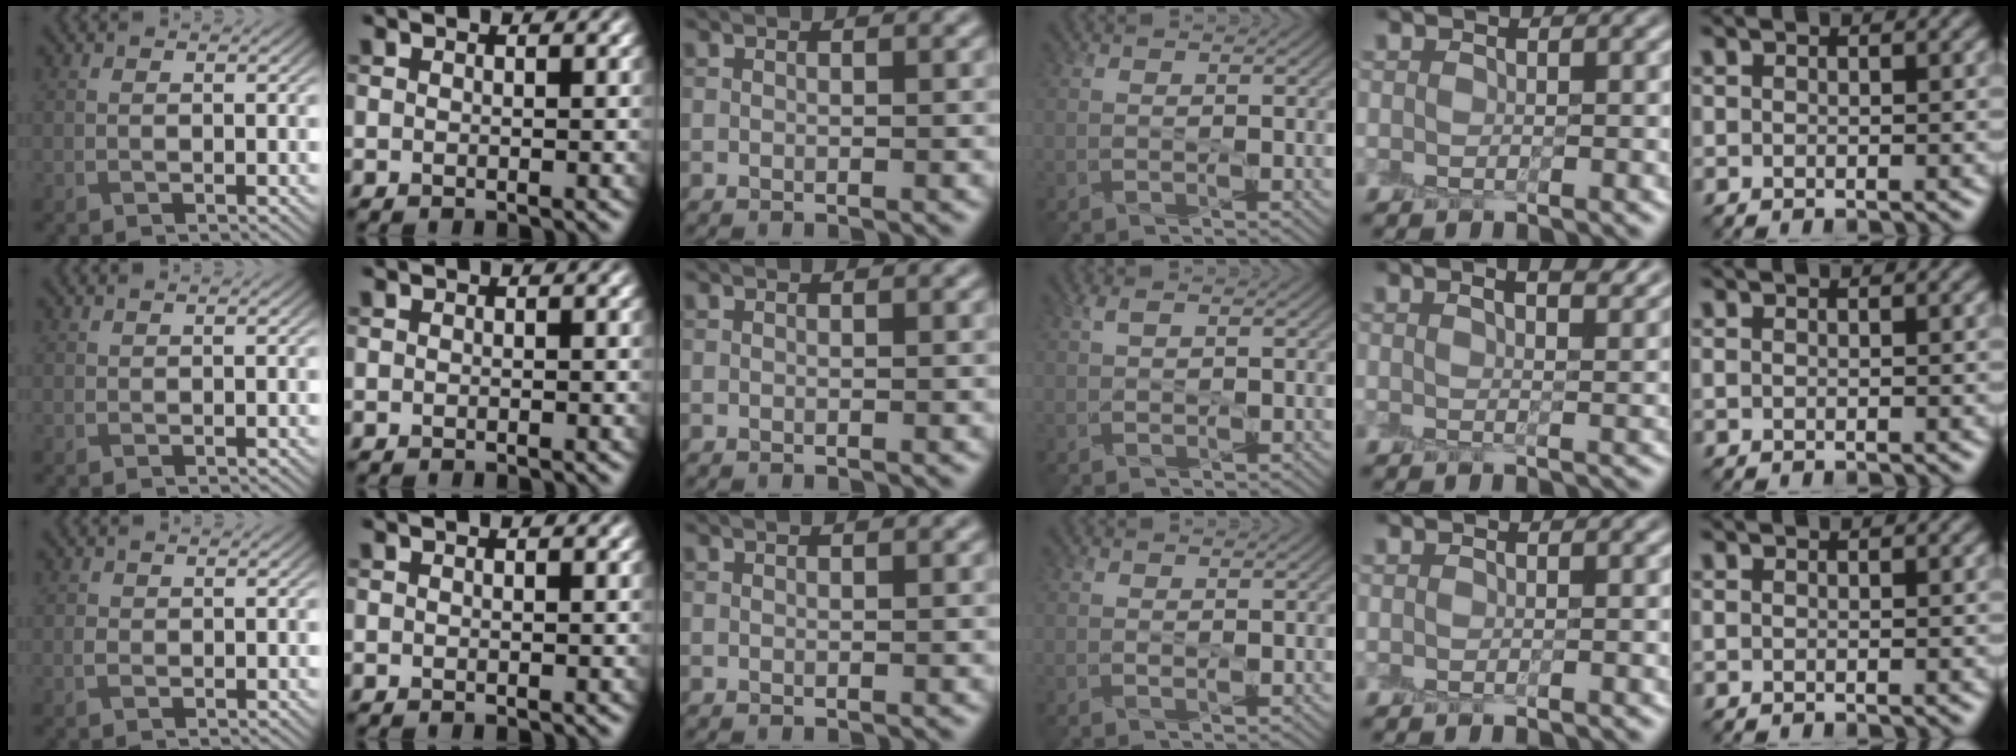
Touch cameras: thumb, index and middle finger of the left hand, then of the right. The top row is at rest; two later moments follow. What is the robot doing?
{"motion": "peel", "object": "shipping label"}